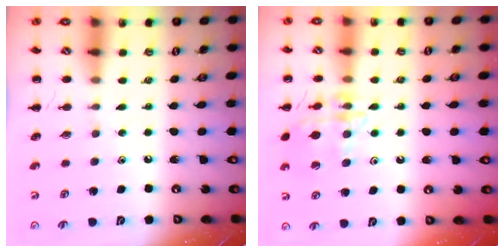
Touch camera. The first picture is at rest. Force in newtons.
{"total": 14.9, "press": 14.8, "slide": 1.2}